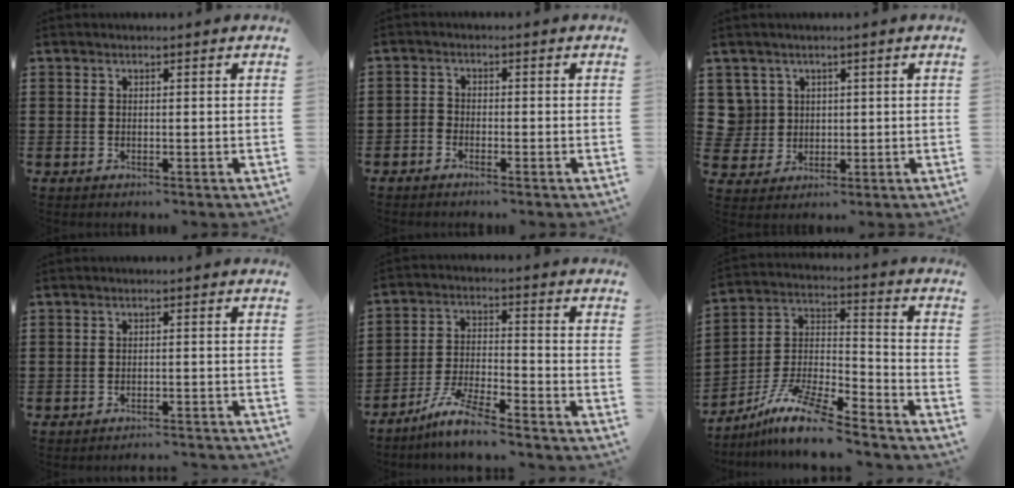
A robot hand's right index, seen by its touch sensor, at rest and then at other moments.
{"total": 1.6, "force": [-1.6, 0.4, 0.1], "torque": [-0.005, 0.005, -0.033]}
{"total": 4.4, "force": [1.2, 4.3, 0.2], "torque": [-0.036, 0.012, 0.020]}
{"total": 1.9, "force": [-1.9, -0.1, 0.1], "torque": [-0.007, 0.001, -0.040]}
{"total": 6.6, "force": [-5.8, 0.1, 3.2], "torque": [-0.080, -0.010, -0.116]}
{"total": 11.5, "force": [-9.4, 1.7, 6.4], "torque": [-0.133, 0.013, -0.189]}